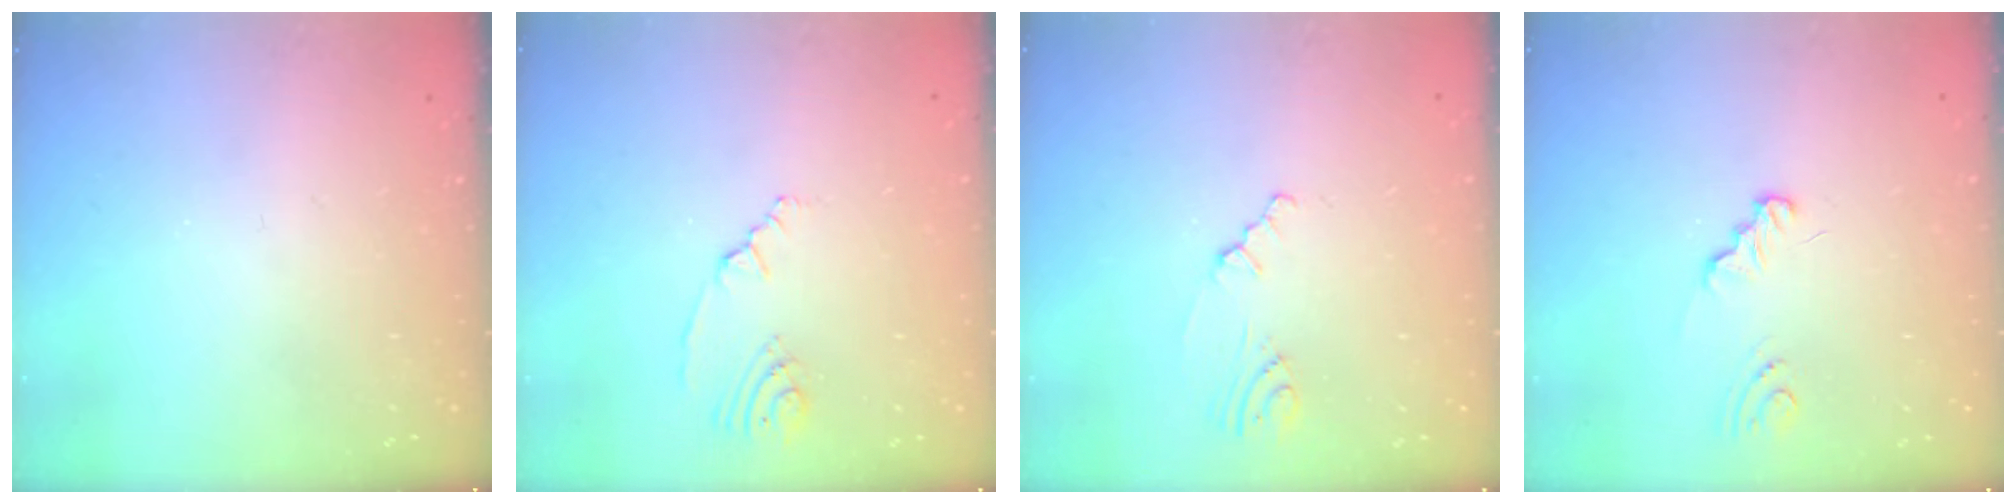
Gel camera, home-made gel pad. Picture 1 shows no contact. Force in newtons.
{"total": 2.4, "press": 2.0, "slide": 1.3}
{"total": 1.1, "press": 1.1, "slide": 0.4}
{"total": 1.2, "press": 1.2, "slide": 0.1}